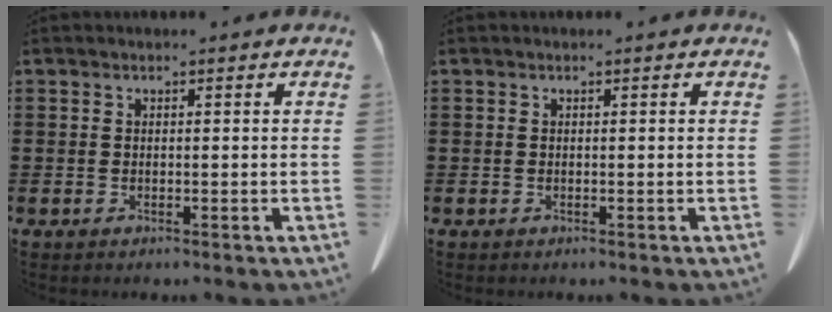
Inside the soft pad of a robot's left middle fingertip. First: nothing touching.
{"total": 0.0}